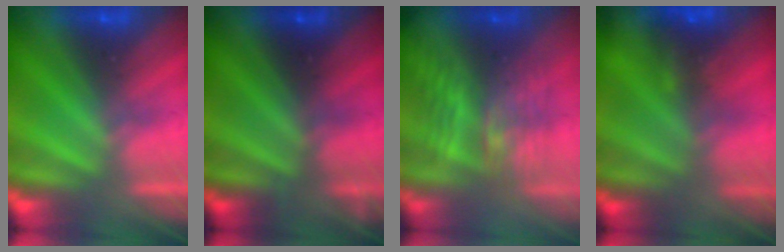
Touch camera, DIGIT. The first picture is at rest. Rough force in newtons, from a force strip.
{"total": 2.4}
{"total": 8.9}
{"total": 5.9}